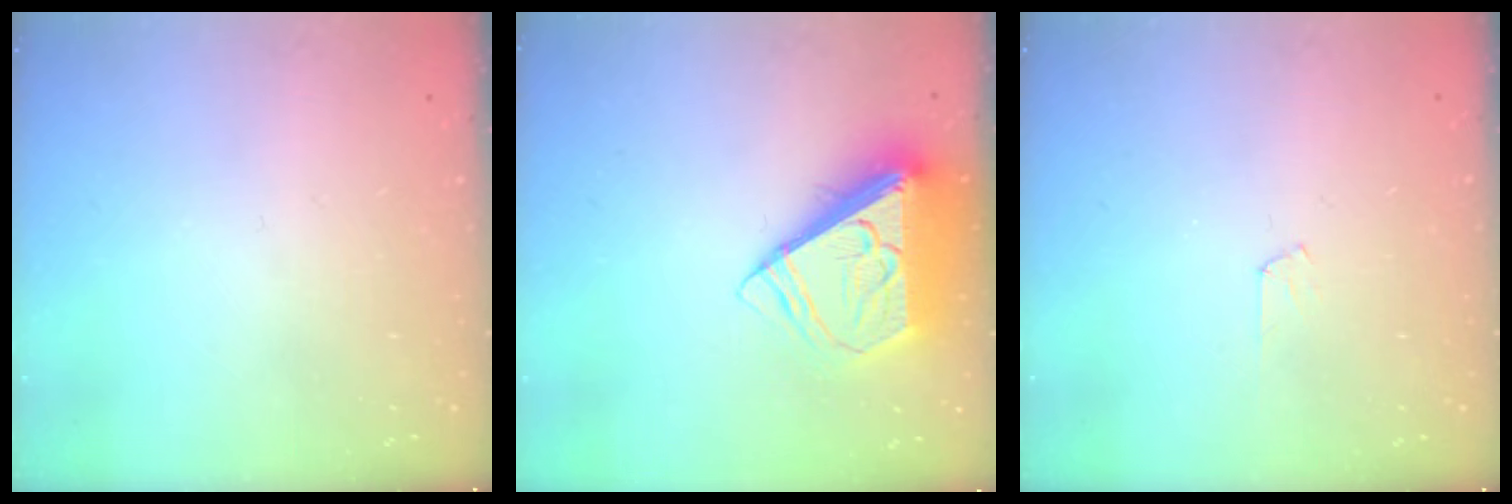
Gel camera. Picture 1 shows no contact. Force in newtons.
{"total": 10.7, "press": 10.6, "slide": 1.6}
{"total": 3.9, "press": 3.9, "slide": 0.5}